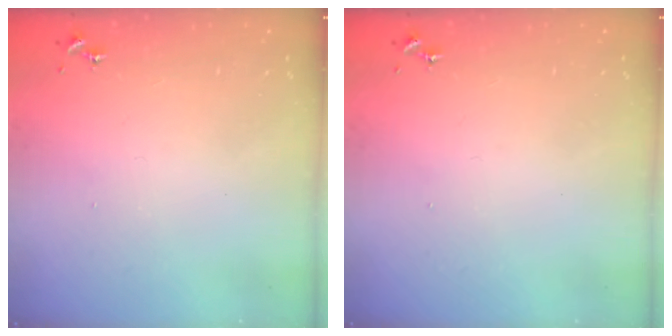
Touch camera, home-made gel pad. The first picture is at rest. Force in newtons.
{"total": 0.0}